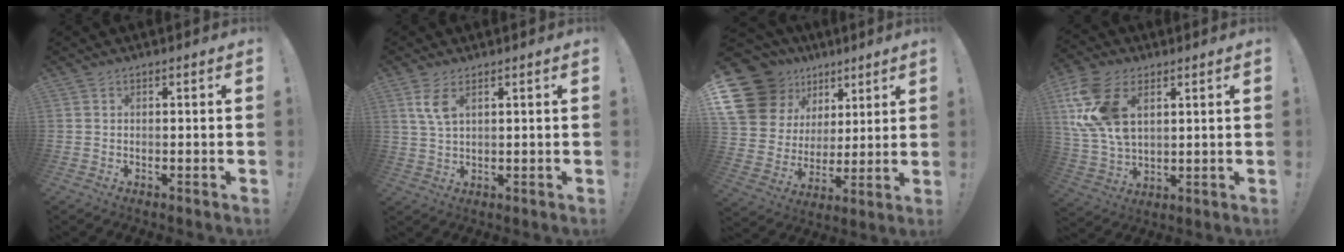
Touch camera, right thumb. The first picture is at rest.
{"total": 5.1, "force": [2.5, 2.0, 4.0], "torque": [-0.068, -0.008, 0.044]}
{"total": 18.7, "force": [9.7, 14.0, 7.7], "torque": [-0.134, -0.058, 0.209]}
{"total": 16.5, "force": [6.4, 10.4, 11.1], "torque": [-0.238, -0.013, 0.122]}